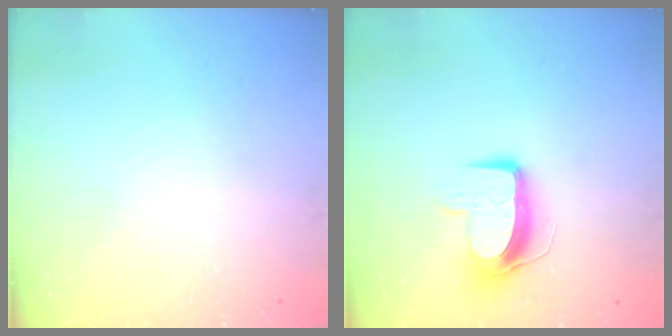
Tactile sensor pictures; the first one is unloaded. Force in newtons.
{"total": 9.7, "press": 9.7, "slide": 0.6}